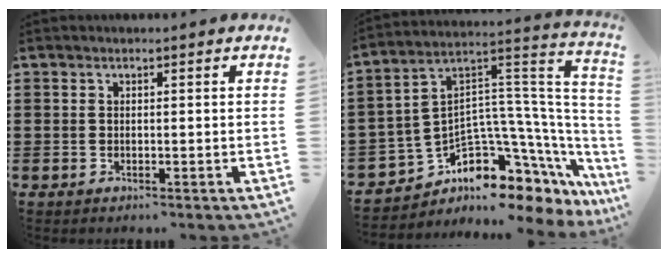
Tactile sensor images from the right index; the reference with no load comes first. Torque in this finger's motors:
{"motor_torque": [0.32, -0.21, 0.13, -0.21]}